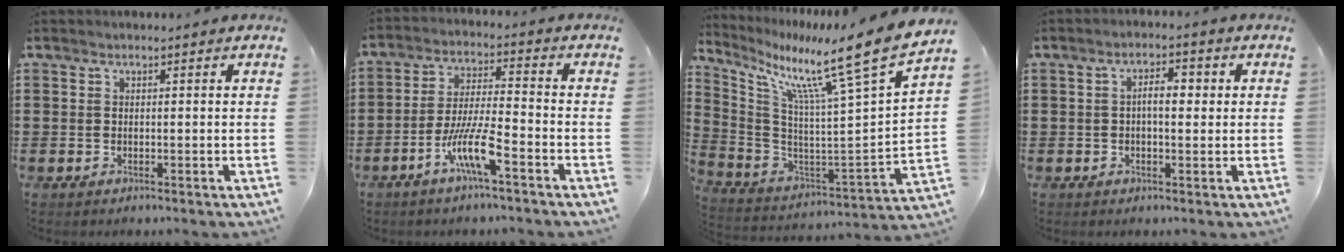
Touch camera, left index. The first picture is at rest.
{"total": 8.4, "force": [-4.7, 1.1, 6.9], "torque": [-0.143, -0.003, -0.090]}
{"total": 11.8, "force": [8.4, -0.1, 8.2], "torque": [-0.154, -0.077, 0.117]}
{"total": 4.2, "force": [0.2, 1.6, 3.8], "torque": [-0.066, 0.007, -0.003]}